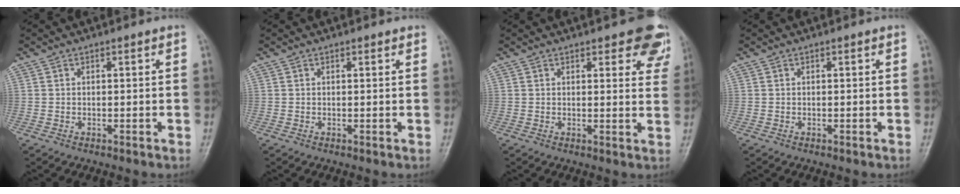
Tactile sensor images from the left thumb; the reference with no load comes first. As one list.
[{"total": 0.6, "force": [0.5, 0.2, 0.2], "torque": [-0.004, -0.002, 0.005]}, {"total": 9.7, "force": [6.6, 3.7, 6.1], "torque": [-0.031, -0.027, 0.065]}, {"total": 0.0}]